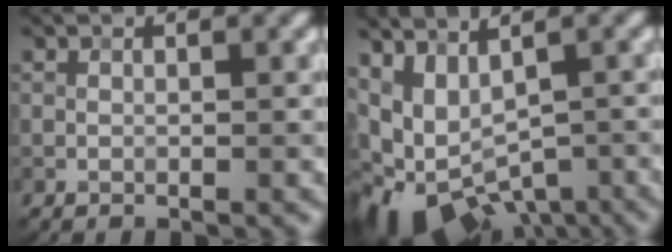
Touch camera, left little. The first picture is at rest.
{"total": 9.0, "force": [-3.3, 5.1, 6.7], "torque": [-0.116, -0.028, -0.036]}